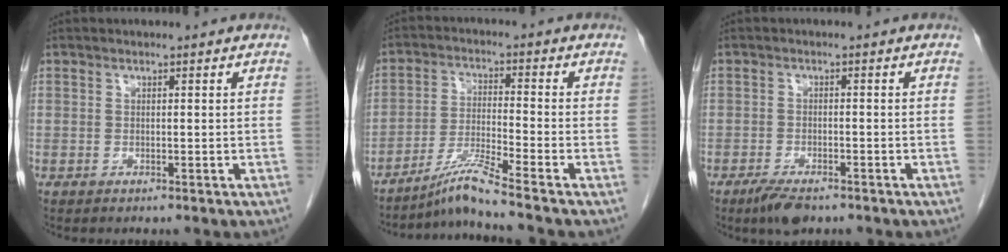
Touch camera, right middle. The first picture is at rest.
{"total": 6.5, "force": [-5.4, -2.2, 2.9], "torque": [-0.062, -0.025, -0.106]}
{"total": 4.2, "force": [-3.1, 1.3, 2.6], "torque": [-0.050, -0.005, -0.051]}